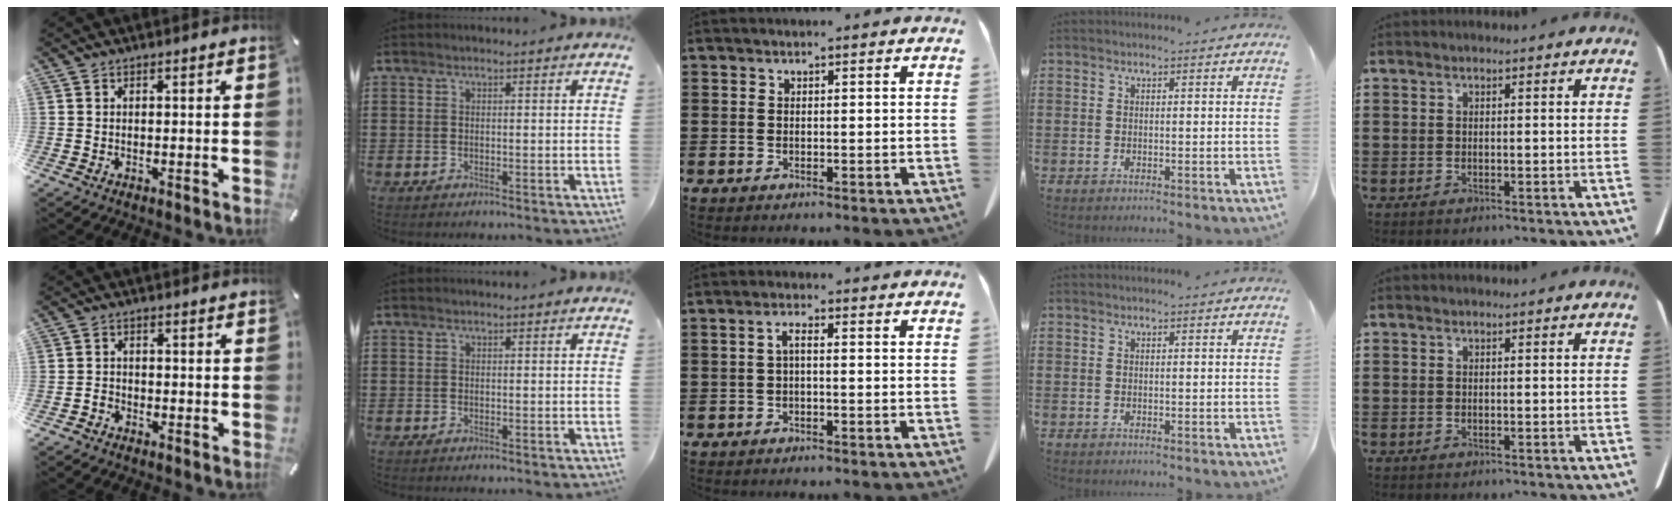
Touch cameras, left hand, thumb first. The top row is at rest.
{"thumb": {"total": 2.0, "force": [-1.3, 1.3, 0.7], "torque": [-0.012, 0.008, -0.028]}, "middle": {"total": 1.9, "force": [-0.5, 0.4, 1.8], "torque": [-0.037, 0.003, -0.010]}}